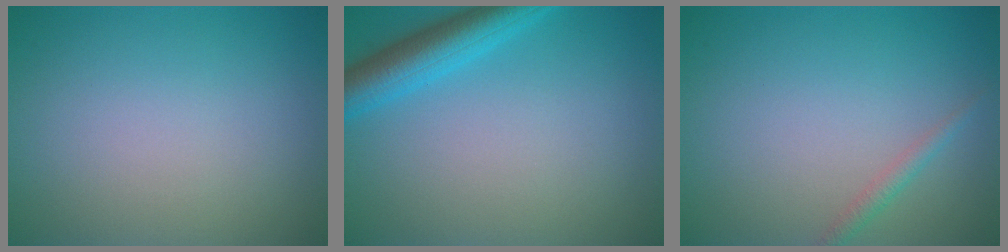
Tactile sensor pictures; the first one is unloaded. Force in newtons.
{"total": 4.5, "press": 4.5, "slide": 0.3}
{"total": 1.2, "press": 1.2, "slide": 0.1}